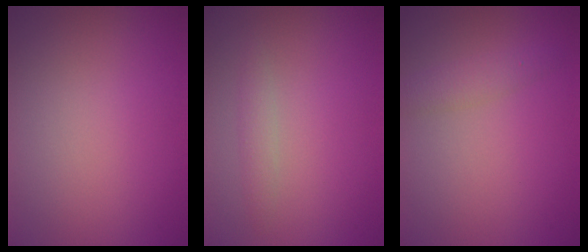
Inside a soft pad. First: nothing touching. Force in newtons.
{"total": 1.1, "press": 1.1, "slide": 0.0}
{"total": 1.6, "press": 1.6, "slide": 0.1}